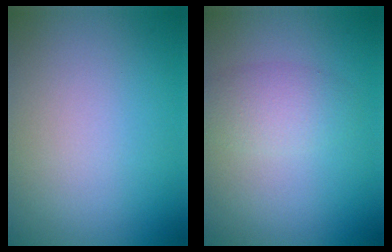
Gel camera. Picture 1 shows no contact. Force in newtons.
{"total": 2.8, "press": 2.8, "slide": 0.2}